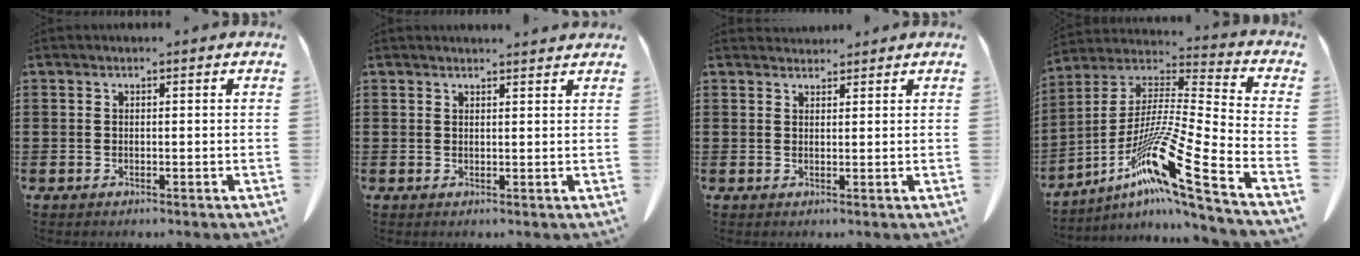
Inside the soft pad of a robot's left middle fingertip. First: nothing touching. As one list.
[{"total": 1.5, "force": [1.4, -0.1, 0.3], "torque": [-0.009, 0.000, 0.028]}, {"total": 1.7, "force": [1.7, 0.3, -0.3], "torque": [0.003, 0.003, 0.032]}, {"total": 14.7, "force": [-8.9, 0.1, 11.6], "torque": [-0.236, -0.012, -0.171]}]